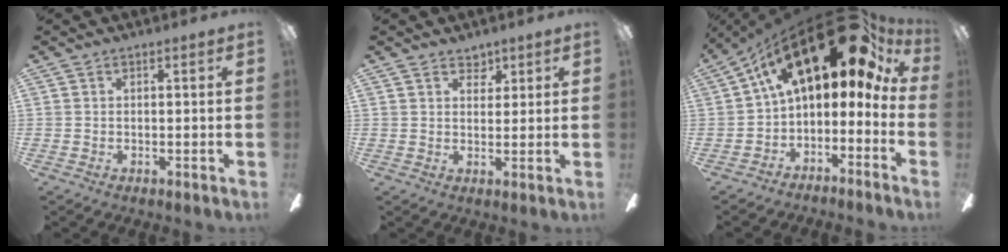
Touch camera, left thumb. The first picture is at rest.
{"total": 3.6, "force": [2.7, 2.2, 1.0], "torque": [-0.006, -0.009, 0.045]}
{"total": 24.0, "force": [12.5, 10.0, 17.9], "torque": [-0.264, -0.077, 0.222]}